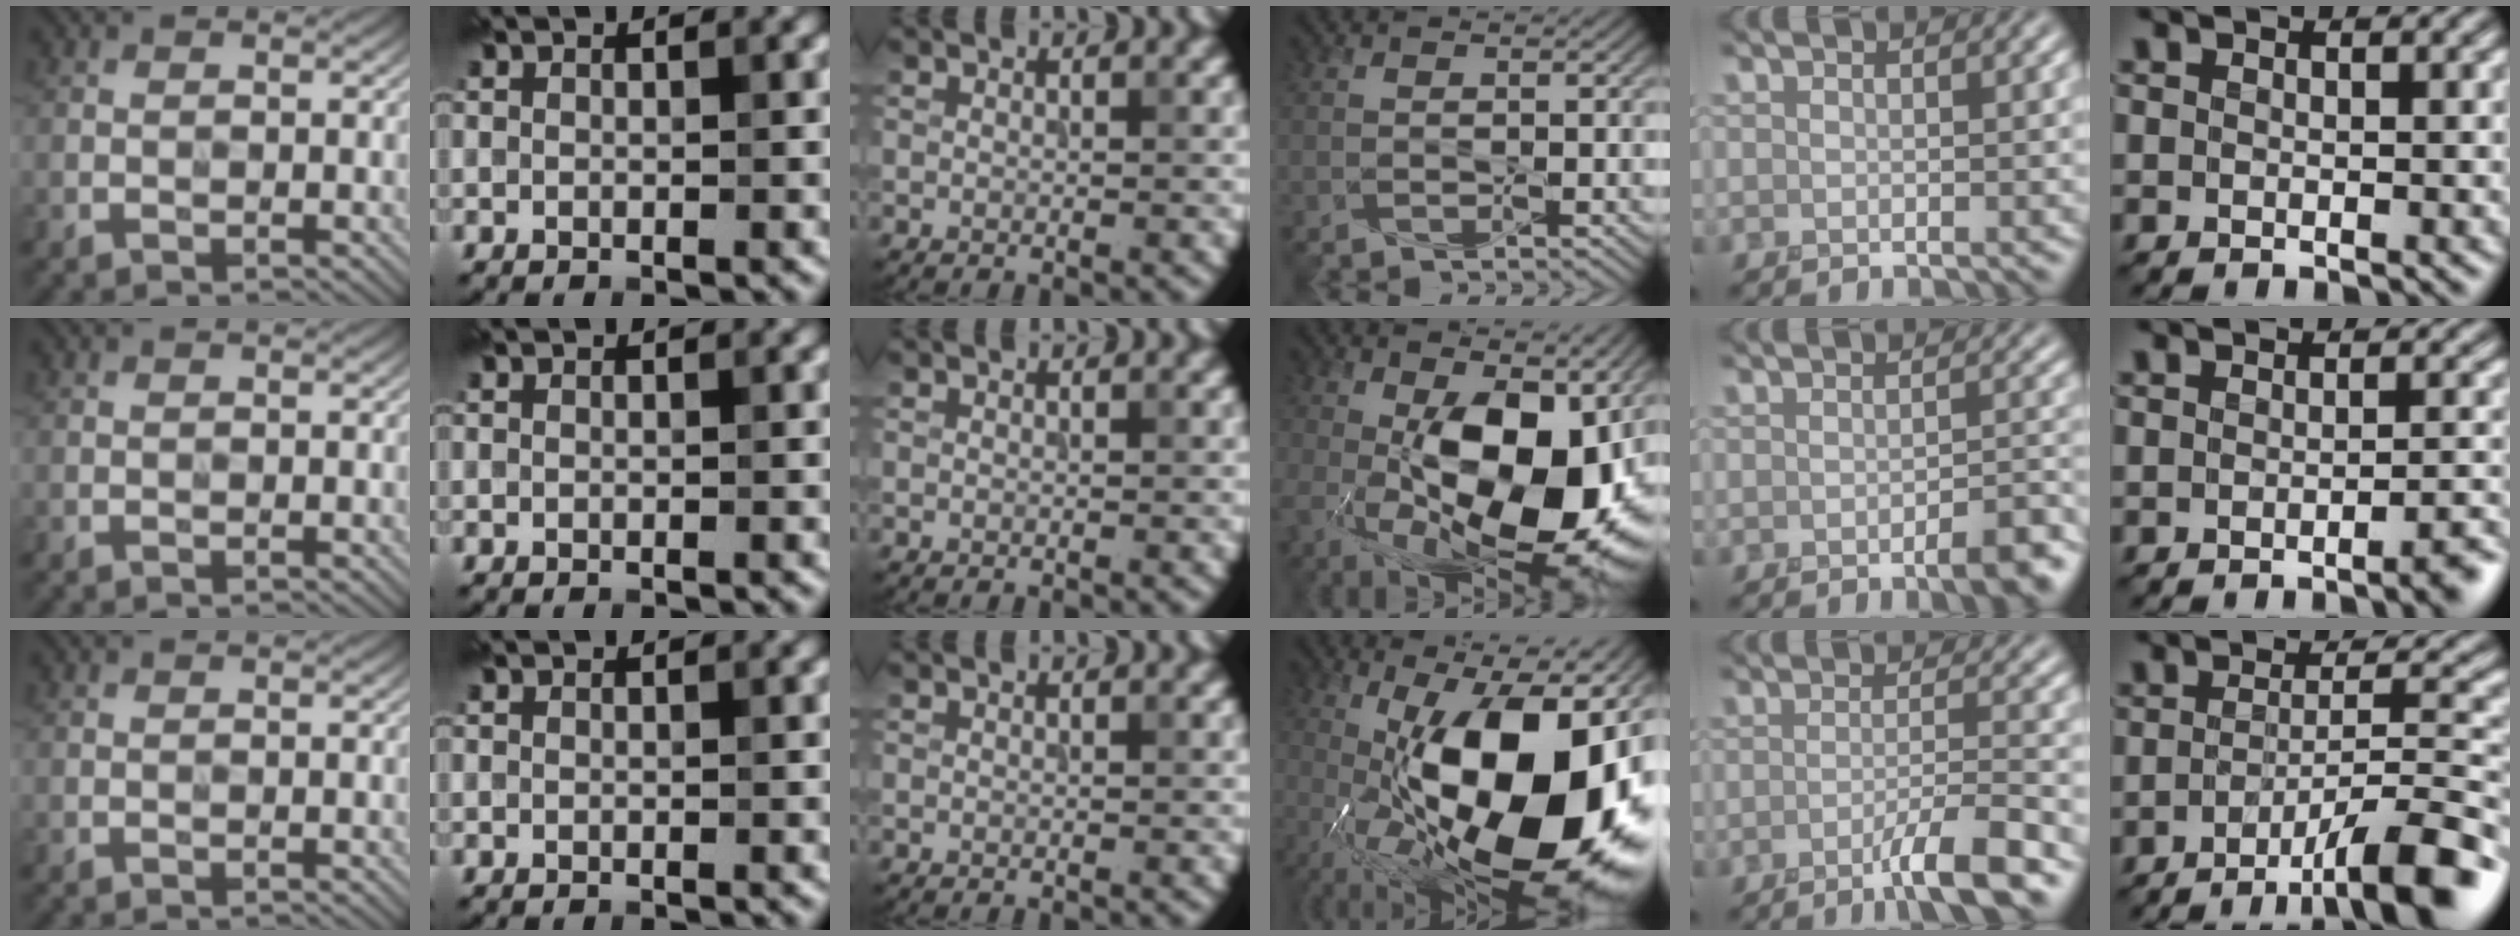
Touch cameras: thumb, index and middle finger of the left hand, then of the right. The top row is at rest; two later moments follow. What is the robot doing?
{"motion": "press", "object": "grip strengthener"}